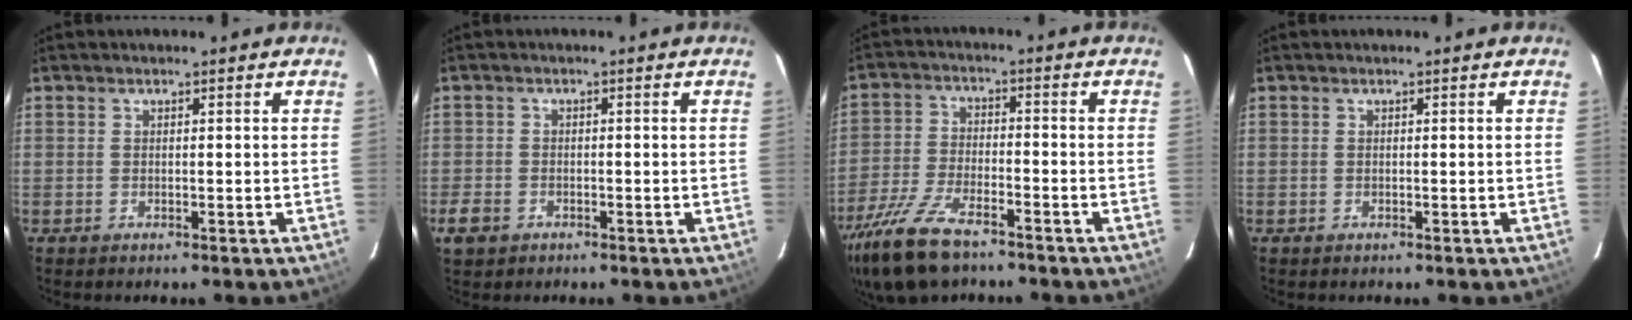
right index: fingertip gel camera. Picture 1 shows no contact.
{"total": 3.6, "force": [-1.9, 2.8, 1.3], "torque": [-0.033, 0.001, -0.029]}
{"total": 14.5, "force": [-10.7, 5.2, 8.3], "torque": [-0.197, -0.030, -0.206]}
{"total": 0.0}